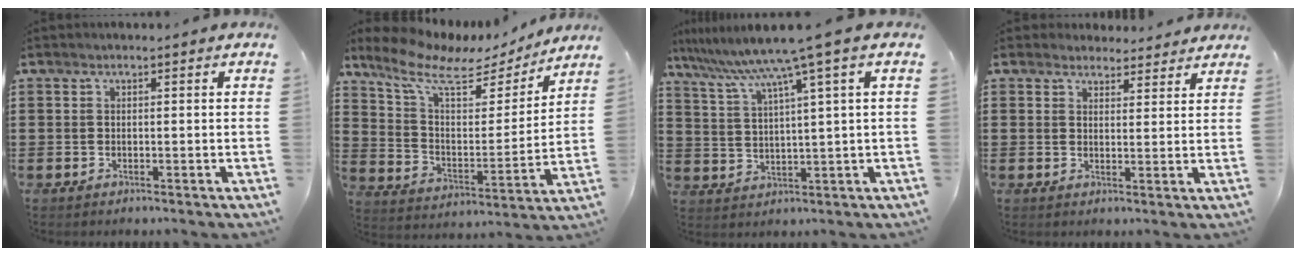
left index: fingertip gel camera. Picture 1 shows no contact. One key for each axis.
{"total": 9.2, "fx": 6.9, "fy": 3.2, "fz": 5.2, "tx": -0.134, "ty": -0.033, "tz": 0.116}
{"total": 7.8, "fx": 5.3, "fy": -1.0, "fz": 5.6, "tx": -0.128, "ty": -0.036, "tz": 0.085}
{"total": 3.4, "fx": 3.2, "fy": 1.3, "fz": 0.0, "tx": -0.003, "ty": -0.006, "tz": 0.059}